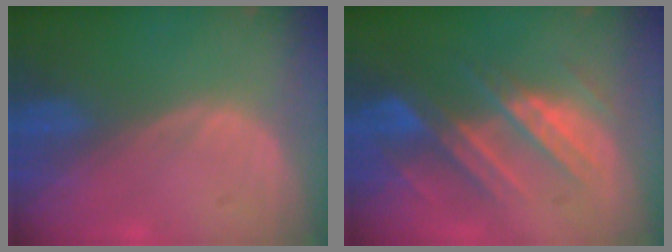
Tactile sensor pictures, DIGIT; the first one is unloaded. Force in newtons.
{"total": 9.0, "press": 7.9, "slide": 4.2}